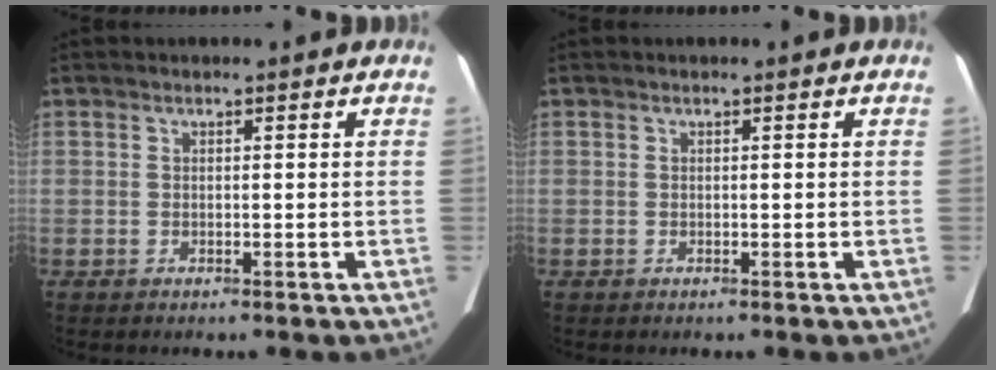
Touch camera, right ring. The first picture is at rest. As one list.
[{"total": 0.0}]